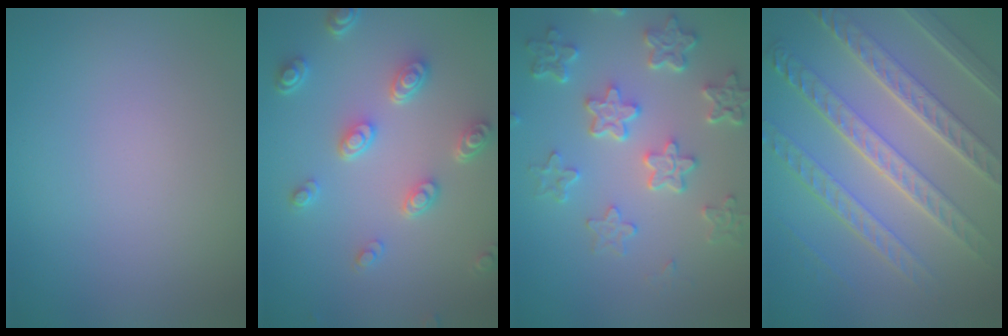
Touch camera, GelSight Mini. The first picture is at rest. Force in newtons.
{"total": 4.4, "press": 3.4, "slide": 2.9}
{"total": 6.0, "press": 4.5, "slide": 4.0}
{"total": 8.2, "press": 6.2, "slide": 5.4}